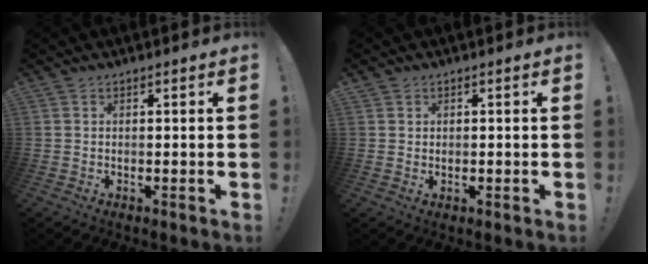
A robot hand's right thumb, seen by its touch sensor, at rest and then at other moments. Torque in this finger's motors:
{"motor_torque": [-0.50, -0.05, 0.06, -0.09, -0.01]}